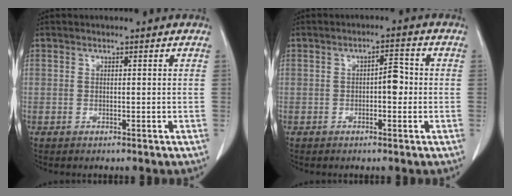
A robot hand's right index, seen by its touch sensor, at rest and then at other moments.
{"total": 3.2, "force": [-0.3, 1.3, 2.9], "torque": [-0.038, 0.008, -0.006]}